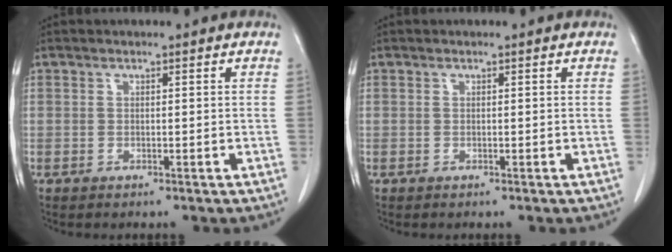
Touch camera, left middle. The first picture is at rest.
{"total": 0.0}